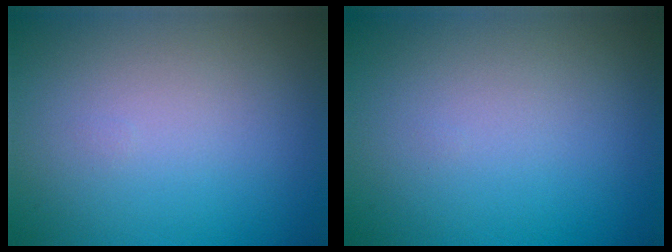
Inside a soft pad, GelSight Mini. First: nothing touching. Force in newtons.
{"total": 0.0}